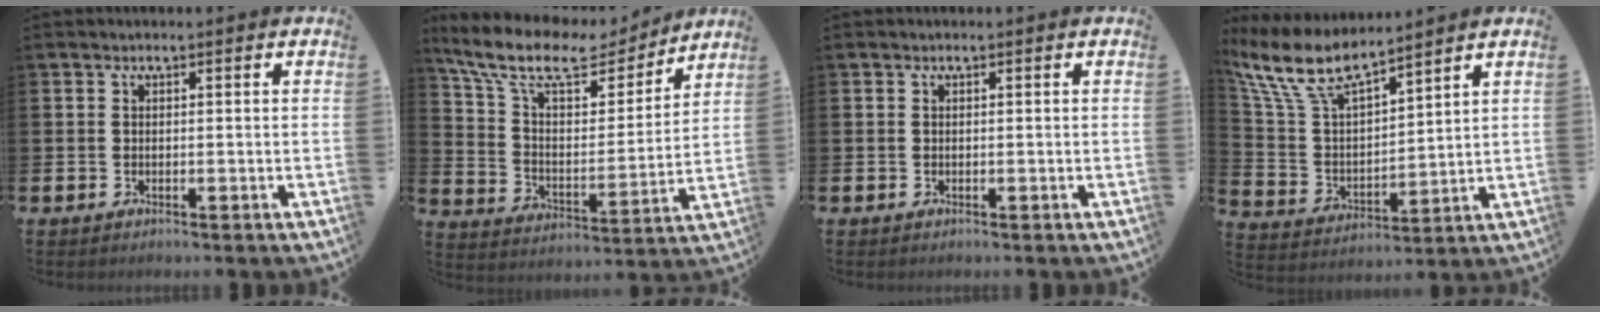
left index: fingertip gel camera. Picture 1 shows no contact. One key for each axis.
{"total": 11.4, "fx": 9.4, "fy": 4.0, "fz": 5.1, "tx": -0.139, "ty": -0.054, "tz": 0.159}
{"total": 0.0}
{"total": 9.4, "fx": 8.1, "fy": 2.6, "fz": 4.0, "tx": -0.116, "ty": -0.042, "tz": 0.144}